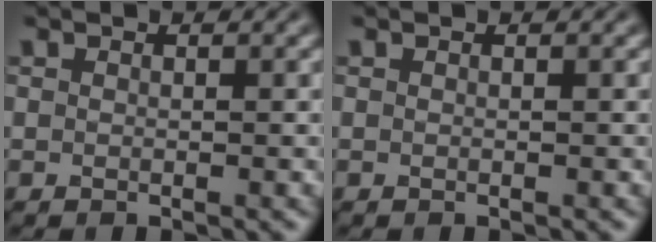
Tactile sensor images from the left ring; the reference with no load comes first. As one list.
[{"total": 0.0}]